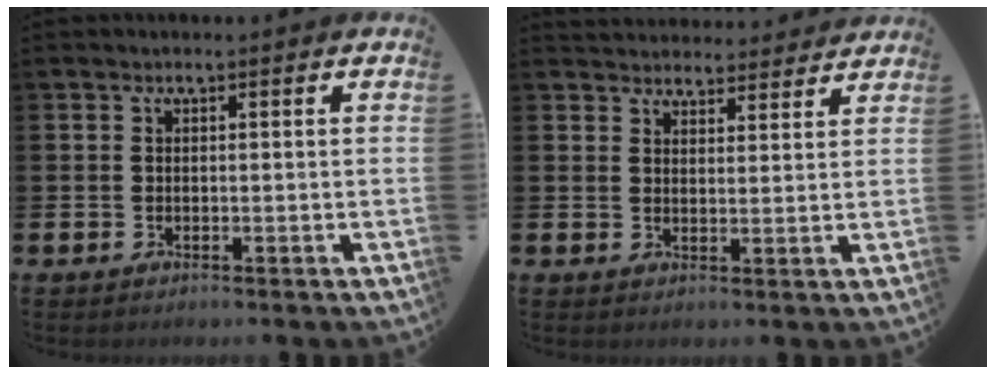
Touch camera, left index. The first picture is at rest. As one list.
[{"total": 3.6, "force": [3.5, 0.9, -0.5], "torque": [-0.001, -0.020, 0.063]}]